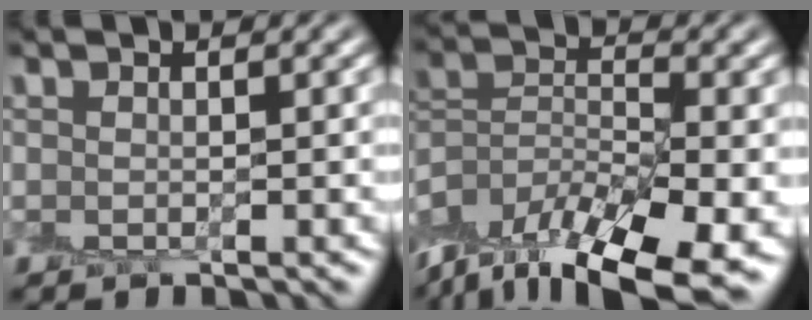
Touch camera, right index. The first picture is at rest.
{"total": 14.7, "force": [-10.5, 5.7, 8.6], "torque": [-0.163, -0.004, -0.160]}